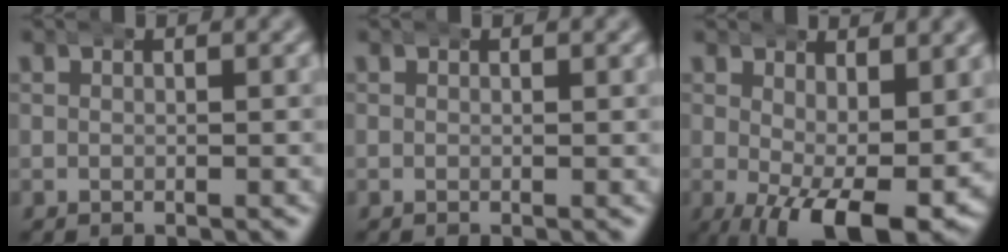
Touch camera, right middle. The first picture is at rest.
{"total": 0.0}
{"total": 8.1, "force": [-3.0, 2.9, 7.0], "torque": [-0.116, -0.048, -0.025]}